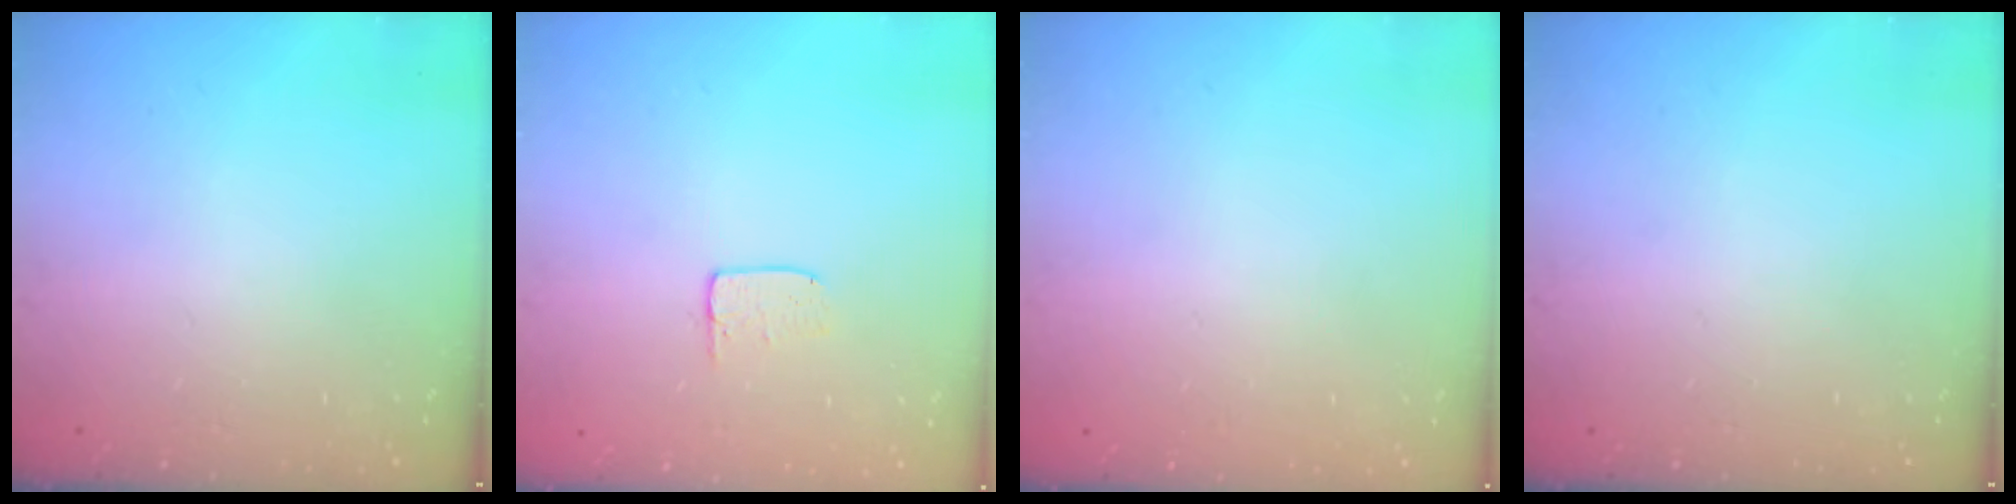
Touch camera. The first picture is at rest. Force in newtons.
{"total": 3.4, "press": 3.4, "slide": 0.3}
{"total": 0.0}
{"total": 0.0}